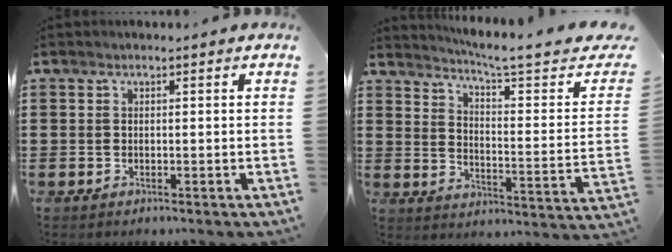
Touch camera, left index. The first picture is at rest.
{"total": 6.0, "force": [4.8, -0.6, 3.6], "torque": [-0.076, -0.040, 0.072]}